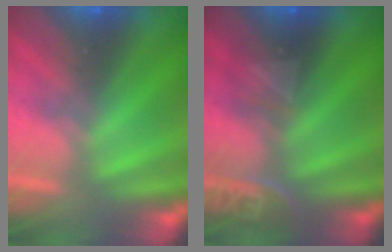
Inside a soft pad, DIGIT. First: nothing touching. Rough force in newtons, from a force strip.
{"total": 2.4}